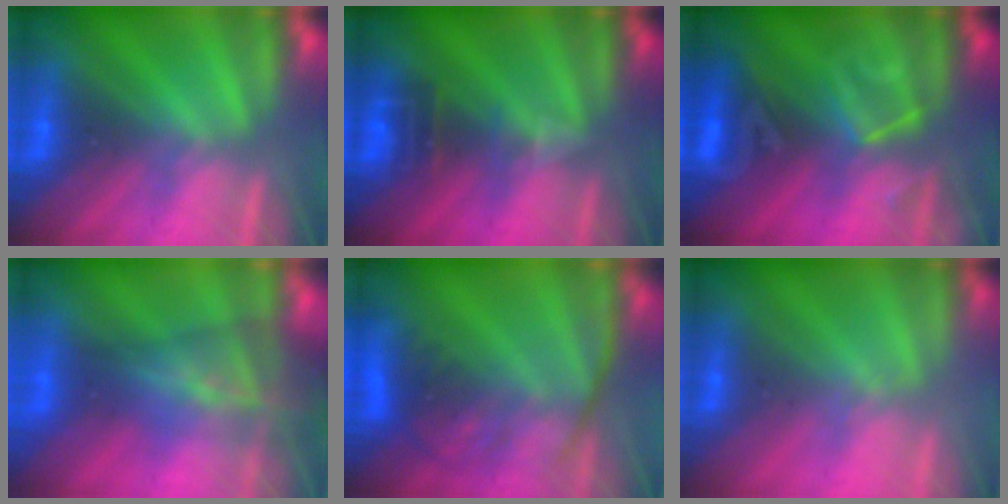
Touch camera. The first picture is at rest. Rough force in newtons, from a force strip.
{"total": 2.7}
{"total": 2.8}
{"total": 7.4}
{"total": 7.4}
{"total": 2.1}